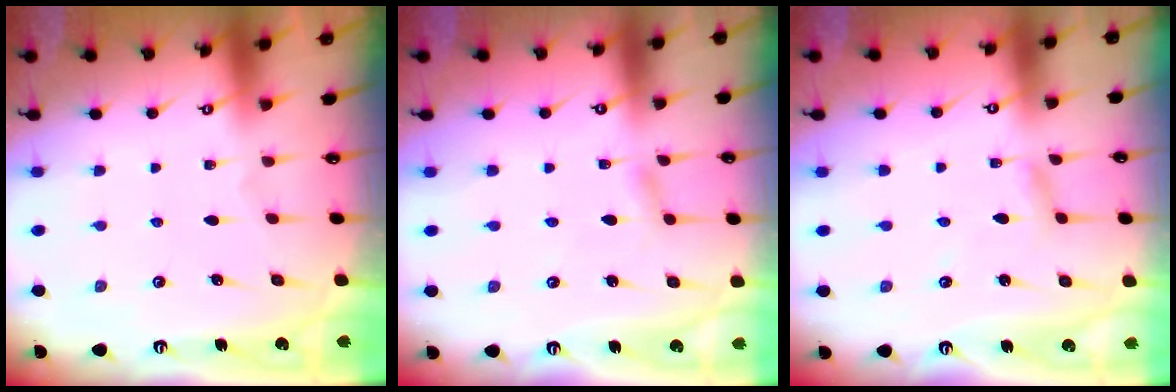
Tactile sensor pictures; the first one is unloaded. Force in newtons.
{"total": 4.2, "press": 4.2, "slide": 0.5}
{"total": 2.3, "press": 2.3, "slide": 0.2}